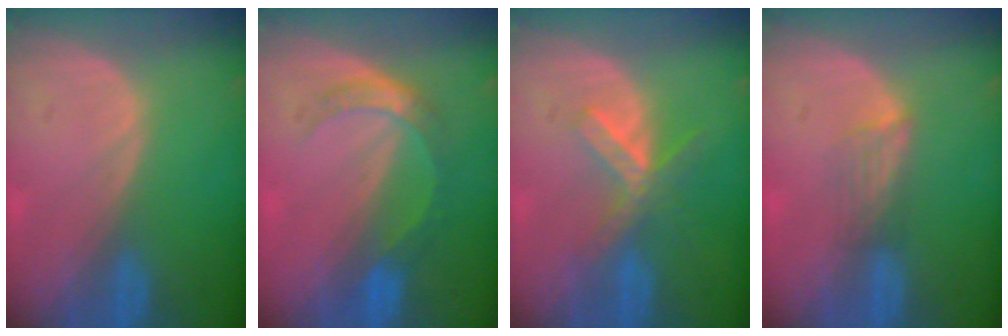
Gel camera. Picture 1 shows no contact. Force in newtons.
{"total": 5.4, "press": 4.8, "slide": 2.4}
{"total": 5.2, "press": 5.1, "slide": 1.0}
{"total": 2.8, "press": 2.5, "slide": 1.4}